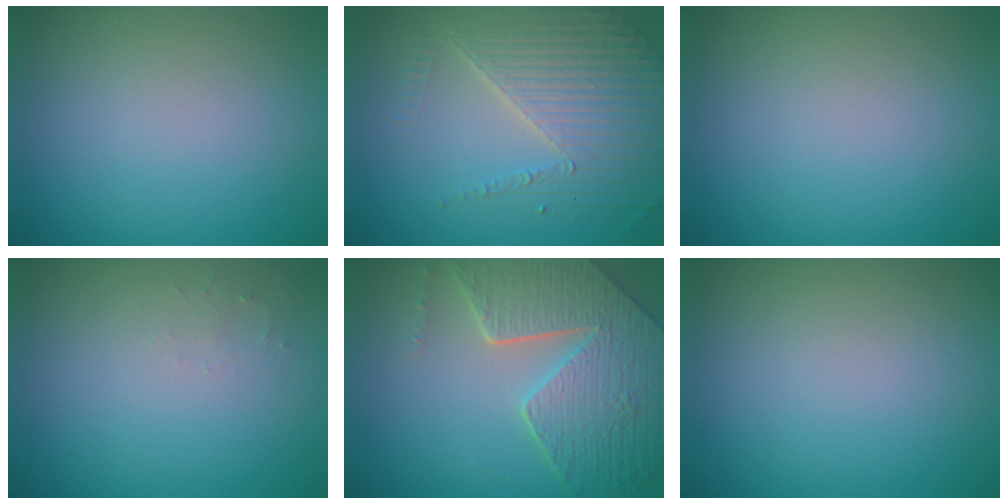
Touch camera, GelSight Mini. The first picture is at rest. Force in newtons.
{"total": 5.1, "press": 4.2, "slide": 2.9}
{"total": 0.0}
{"total": 0.8, "press": 0.8, "slide": 0.3}
{"total": 8.2, "press": 5.9, "slide": 5.6}
{"total": 0.0}